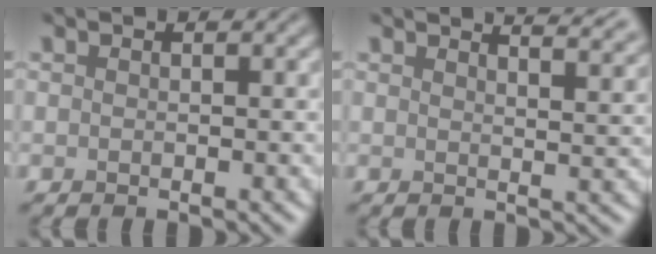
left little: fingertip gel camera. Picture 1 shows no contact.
{"total": 5.7, "force": [4.6, 1.7, 2.9], "torque": [-0.014, 0.035, 0.028]}